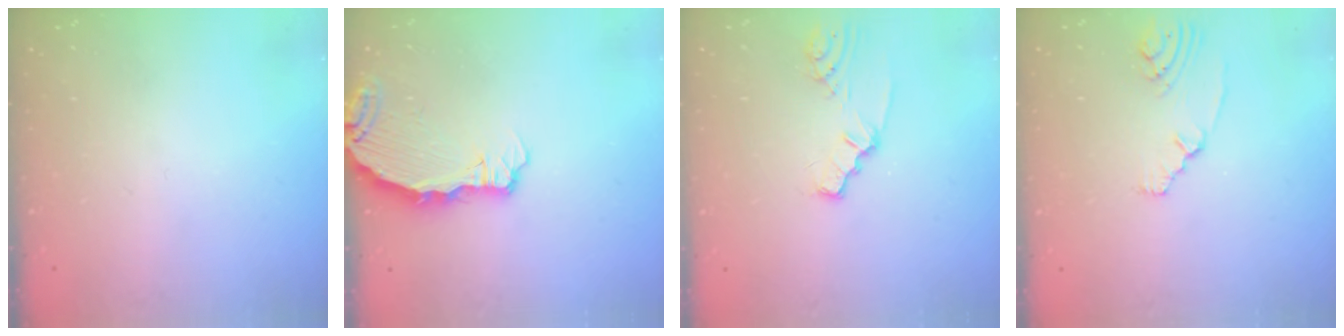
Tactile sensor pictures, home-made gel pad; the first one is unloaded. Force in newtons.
{"total": 5.2, "press": 4.9, "slide": 1.8}
{"total": 2.4, "press": 2.4, "slide": 0.2}
{"total": 2.2, "press": 2.1, "slide": 0.6}